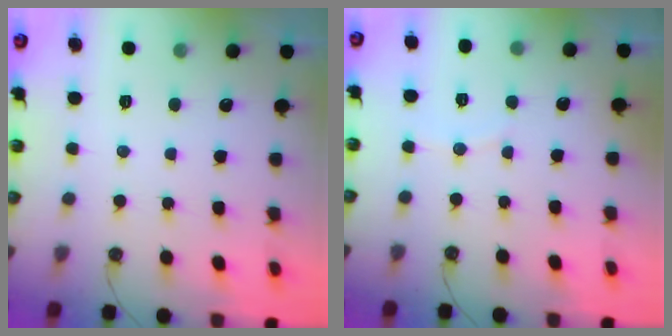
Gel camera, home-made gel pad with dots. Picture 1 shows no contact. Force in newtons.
{"total": 3.2, "press": 3.2, "slide": 0.1}